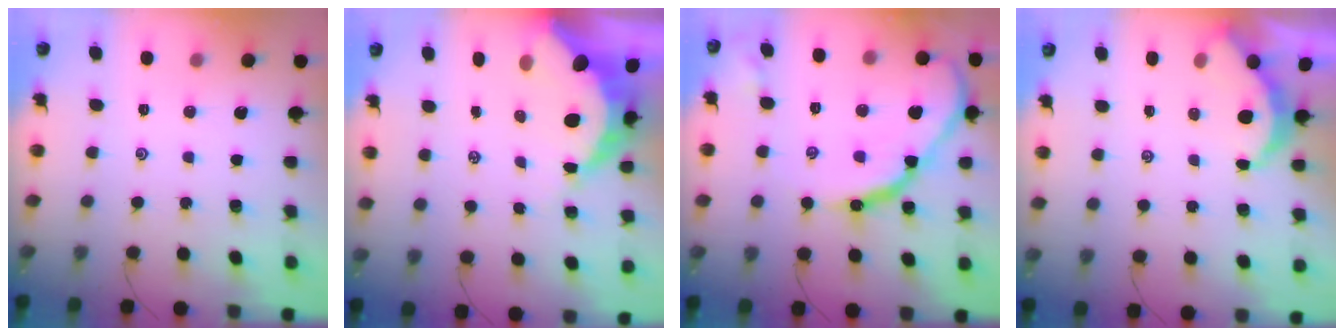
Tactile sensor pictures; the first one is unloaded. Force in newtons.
{"total": 13.9, "press": 13.8, "slide": 1.6}
{"total": 16.3, "press": 16.3, "slide": 0.9}
{"total": 3.2, "press": 3.2, "slide": 0.3}